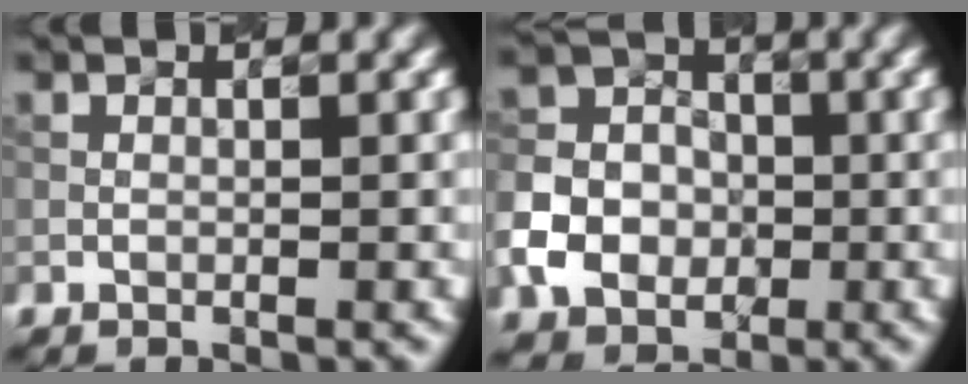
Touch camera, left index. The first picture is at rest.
{"total": 5.5, "force": [-1.5, 4.6, 2.4], "torque": [-0.046, 0.004, -0.038]}